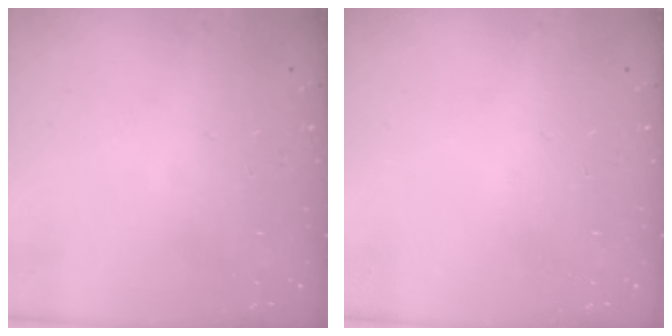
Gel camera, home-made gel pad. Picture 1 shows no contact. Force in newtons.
{"total": 0.0}